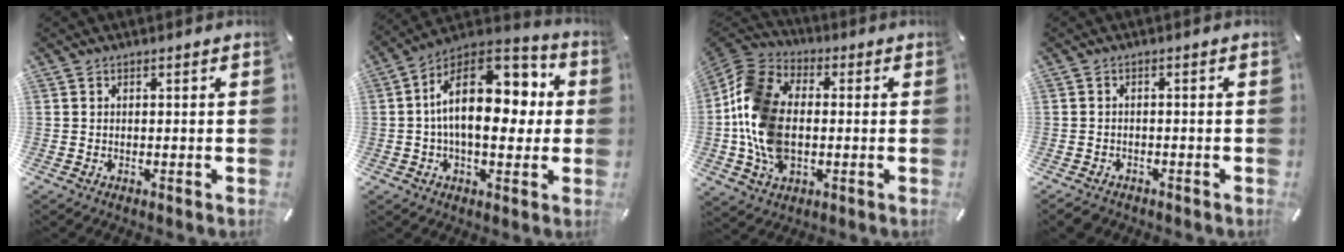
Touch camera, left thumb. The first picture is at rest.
{"total": 19.9, "force": [2.8, 11.9, 15.7], "torque": [-0.245, -0.009, 0.047]}
{"total": 16.5, "force": [-2.1, 11.5, 11.6], "torque": [-0.274, 0.009, -0.041]}
{"total": 2.2, "force": [-2.0, 0.9, 0.5], "torque": [-0.014, 0.009, -0.042]}